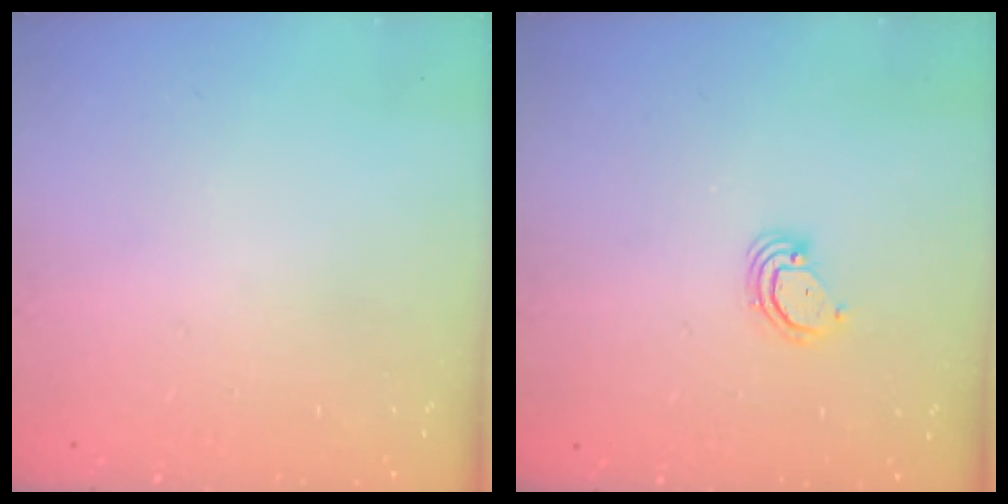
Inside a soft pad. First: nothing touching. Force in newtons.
{"total": 2.9, "press": 2.9, "slide": 0.2}